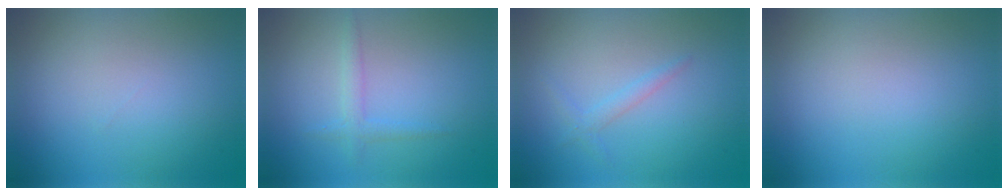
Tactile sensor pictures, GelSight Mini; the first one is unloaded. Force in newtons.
{"total": 1.4, "press": 1.4, "slide": 0.0}
{"total": 1.1, "press": 1.1, "slide": 0.1}
{"total": 0.0}